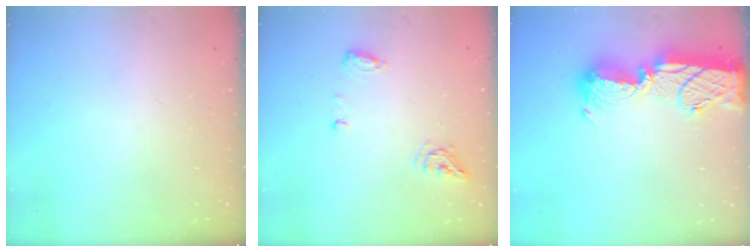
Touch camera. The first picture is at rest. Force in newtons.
{"total": 7.4, "press": 7.4, "slide": 1.0}
{"total": 17.8, "press": 17.8, "slide": 1.2}